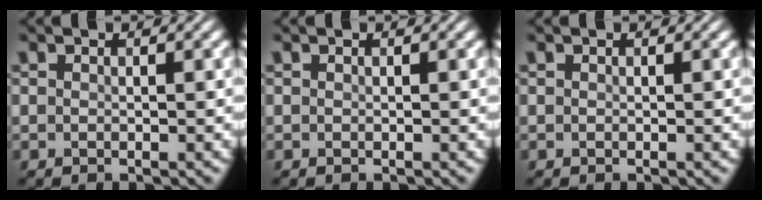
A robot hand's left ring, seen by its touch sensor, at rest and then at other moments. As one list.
[{"total": 0.0}, {"total": 0.0}]